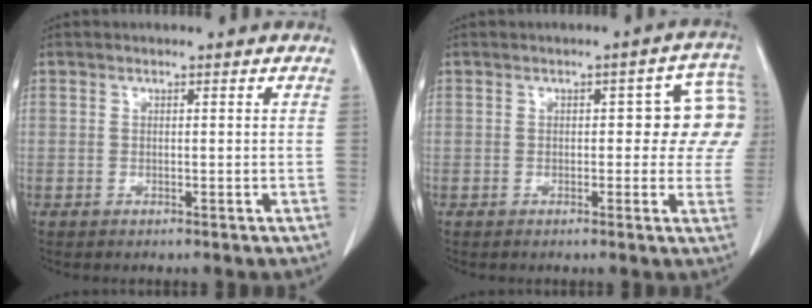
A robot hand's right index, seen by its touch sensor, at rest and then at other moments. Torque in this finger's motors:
{"motor_torque": [0.44, 0.35, 0.35, 0.02]}